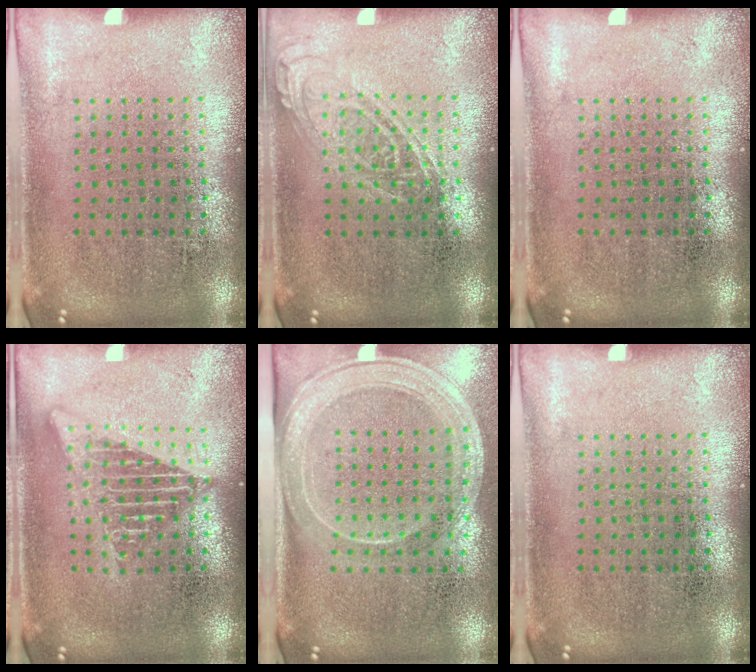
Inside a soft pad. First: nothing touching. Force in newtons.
{"total": 1.0, "press": 1.0, "slide": 0.2}
{"total": 0.0}
{"total": 2.4, "press": 2.4, "slide": 0.2}
{"total": 2.0, "press": 1.7, "slide": 1.1}
{"total": 0.0}